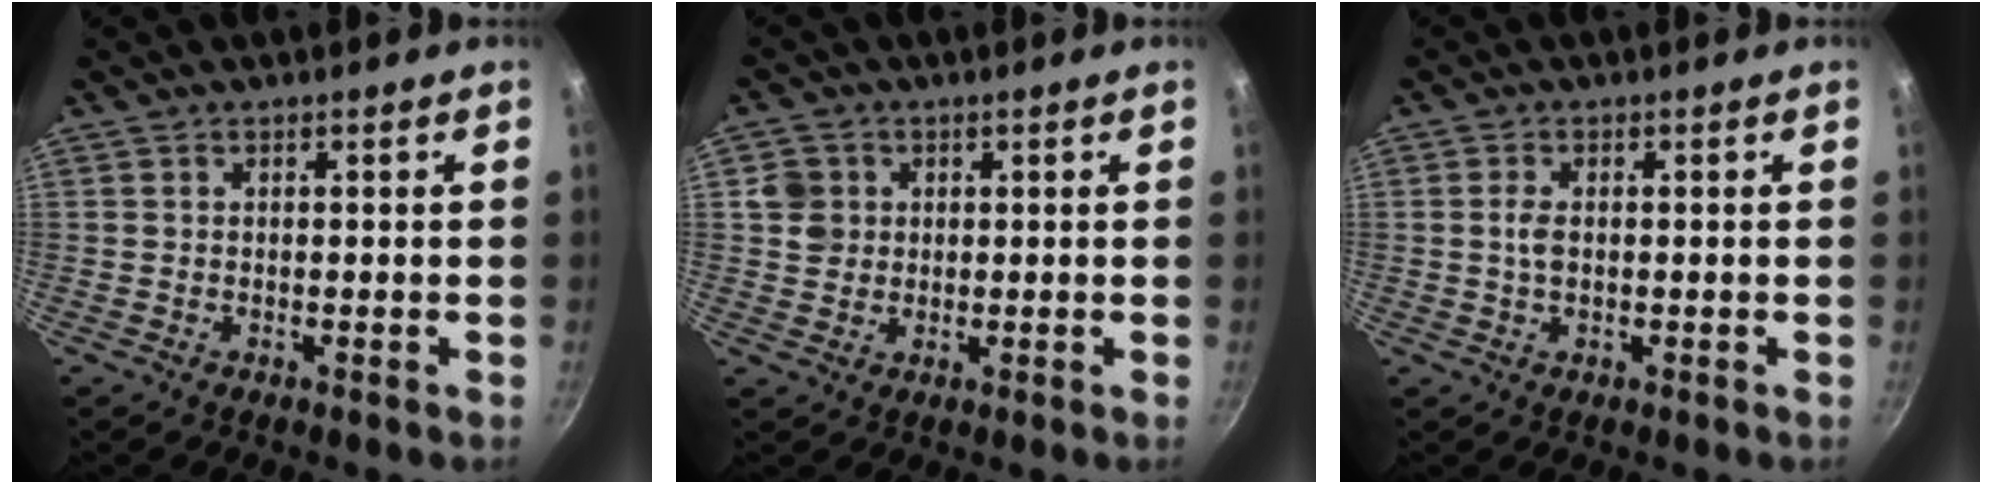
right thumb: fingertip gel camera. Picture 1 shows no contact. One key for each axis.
{"total": 4.6, "fx": 1.0, "fy": 4.2, "fz": 1.4, "tx": -0.004, "ty": 0.001, "tz": 0.016}
{"total": 2.6, "fx": 0.1, "fy": 1.5, "fz": 2.1, "tx": -0.042, "ty": 0.001, "tz": 0.001}